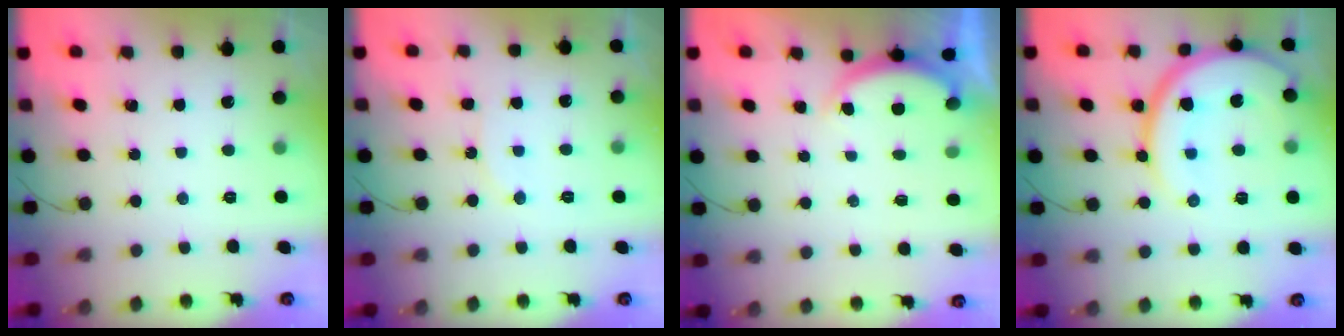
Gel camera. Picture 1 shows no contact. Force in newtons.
{"total": 6.7, "press": 6.3, "slide": 2.3}
{"total": 3.0, "press": 2.9, "slide": 0.6}
{"total": 17.6, "press": 17.6, "slide": 1.5}